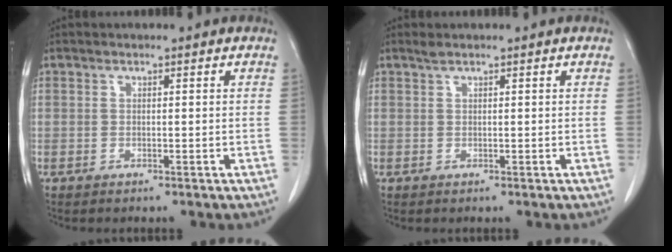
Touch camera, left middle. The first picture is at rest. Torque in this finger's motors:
{"motor_torque": [0.02, -0.01, -0.03, 0.00]}